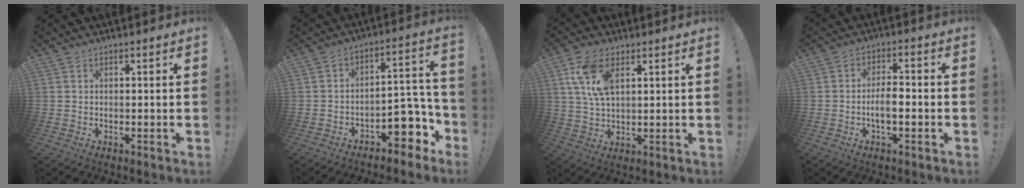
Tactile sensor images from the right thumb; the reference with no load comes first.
{"total": 9.9, "force": [-5.2, 6.0, 6.0], "torque": [-0.048, 0.023, -0.086]}
{"total": 10.4, "force": [4.3, 5.5, 7.7], "torque": [-0.167, -0.003, 0.078]}
{"total": 6.1, "force": [-1.9, 2.1, 5.5], "torque": [-0.093, 0.004, -0.035]}